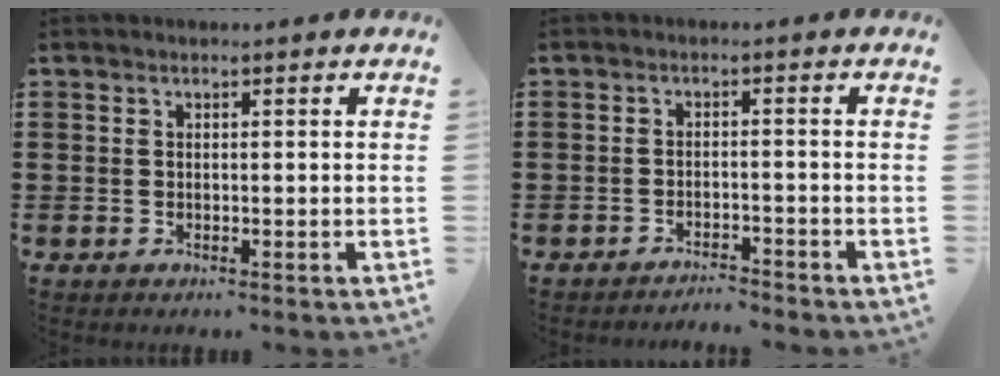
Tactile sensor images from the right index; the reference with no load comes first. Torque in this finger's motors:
{"motor_torque": [0.44, -0.51, 0.04, 0.00]}